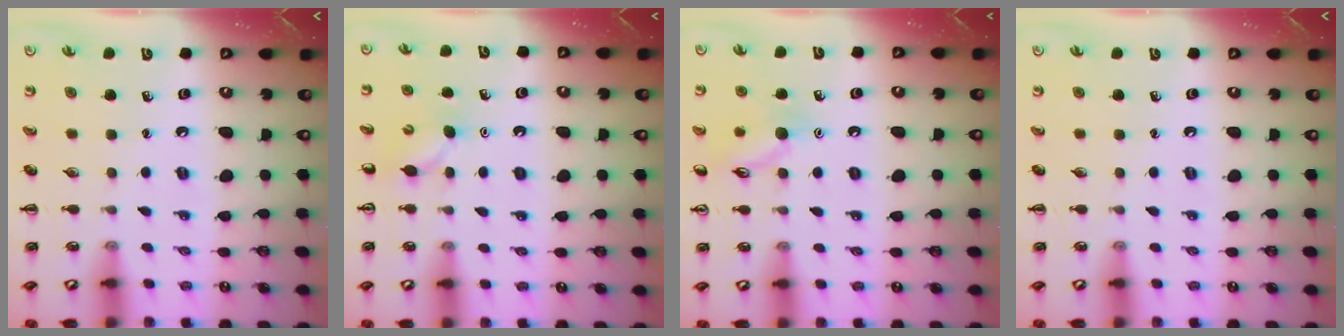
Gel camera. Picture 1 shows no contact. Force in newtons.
{"total": 4.0, "press": 3.8, "slide": 1.1}
{"total": 9.6, "press": 9.6, "slide": 0.9}
{"total": 0.0}